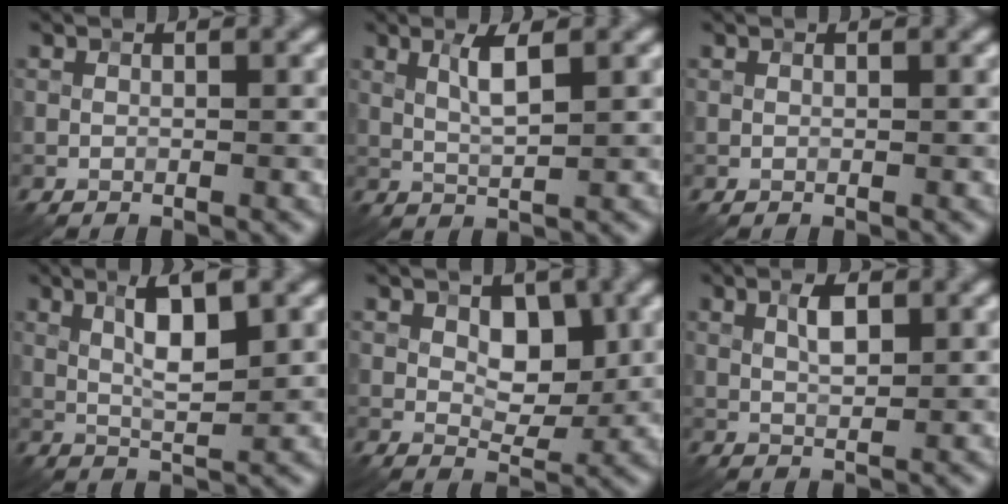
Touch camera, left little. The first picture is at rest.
{"total": 2.6, "force": [1.0, 0.4, 2.4], "torque": [-0.050, 0.000, 0.021]}
{"total": 0.0}
{"total": 5.0, "force": [1.7, 1.2, 4.6], "torque": [-0.086, 0.001, 0.030]}
{"total": 3.7, "force": [1.0, 2.3, 2.7], "torque": [-0.037, -0.005, 0.013]}
{"total": 2.4, "force": [0.9, 1.0, 2.1], "torque": [-0.040, 0.003, 0.016]}